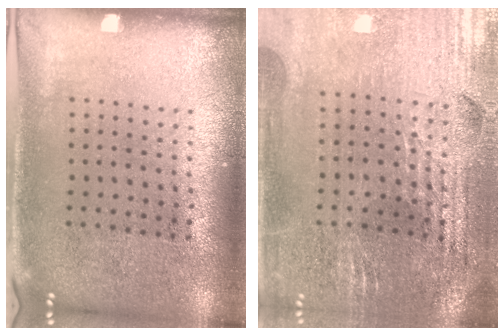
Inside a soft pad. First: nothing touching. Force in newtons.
{"total": 2.9, "press": 2.8, "slide": 0.5}